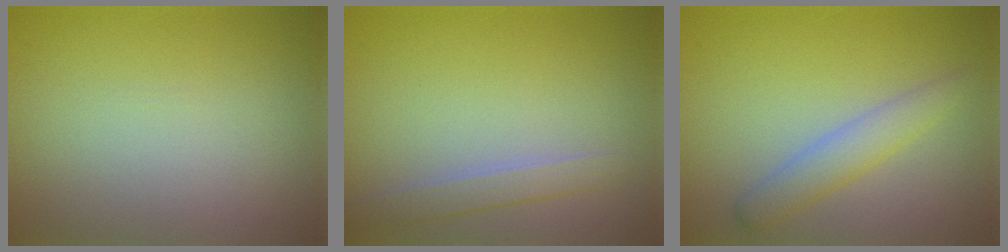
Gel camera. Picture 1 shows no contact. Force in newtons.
{"total": 1.8, "press": 1.8, "slide": 0.1}
{"total": 2.7, "press": 2.7, "slide": 0.1}